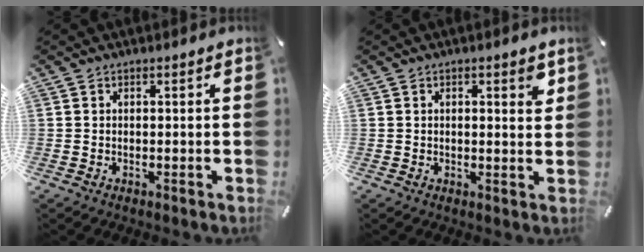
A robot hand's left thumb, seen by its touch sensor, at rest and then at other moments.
{"total": 2.8, "force": [1.2, 1.0, 2.3], "torque": [-0.032, -0.003, 0.016]}